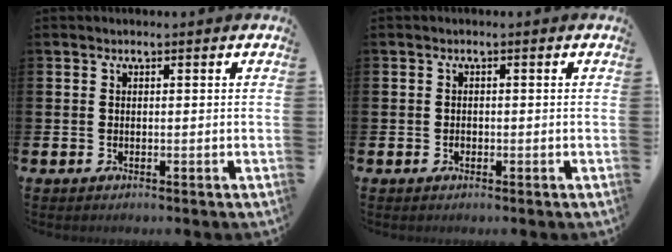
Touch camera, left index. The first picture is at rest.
{"total": 0.7, "force": [-0.3, 0.5, 0.4], "torque": [-0.007, 0.004, -0.008]}